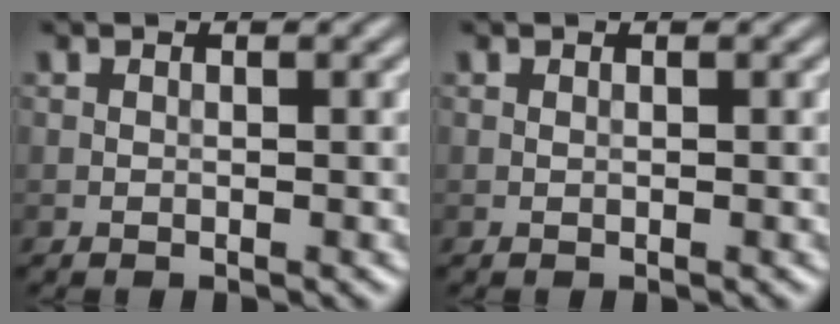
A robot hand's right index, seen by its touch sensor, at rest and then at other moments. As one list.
[{"total": 0.0}]